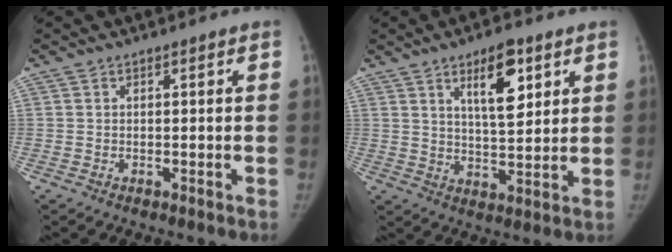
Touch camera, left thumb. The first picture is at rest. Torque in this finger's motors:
{"motor_torque": [0.08, 0.27, 0.54, 0.49, 0.06]}